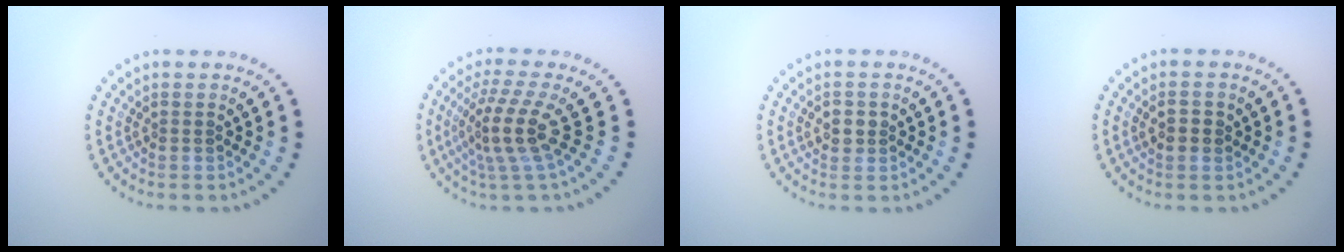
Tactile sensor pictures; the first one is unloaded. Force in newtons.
{"total": 4.0, "press": 2.8, "slide": 2.9}
{"total": 1.5, "press": 1.5, "slide": 0.2}
{"total": 1.5, "press": 1.5, "slide": 0.2}